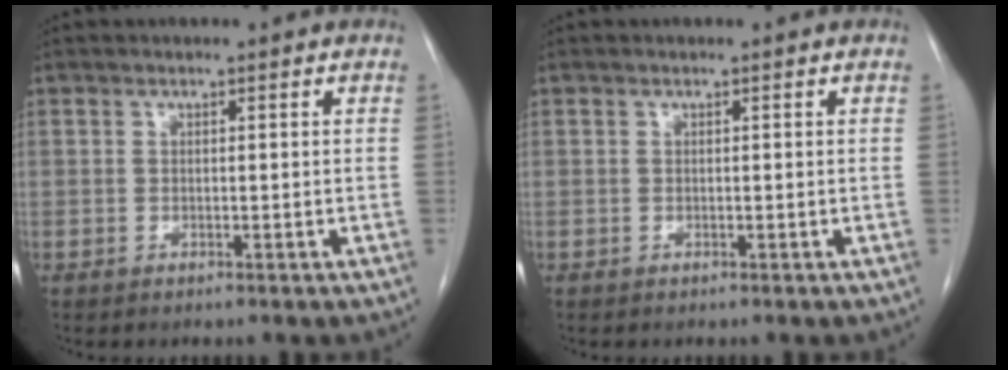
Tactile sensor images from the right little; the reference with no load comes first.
{"total": 0.0}